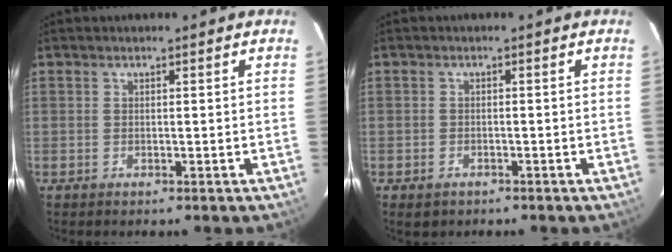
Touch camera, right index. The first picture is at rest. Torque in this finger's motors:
{"motor_torque": [0.02, -0.24, 0.06, 0.00]}